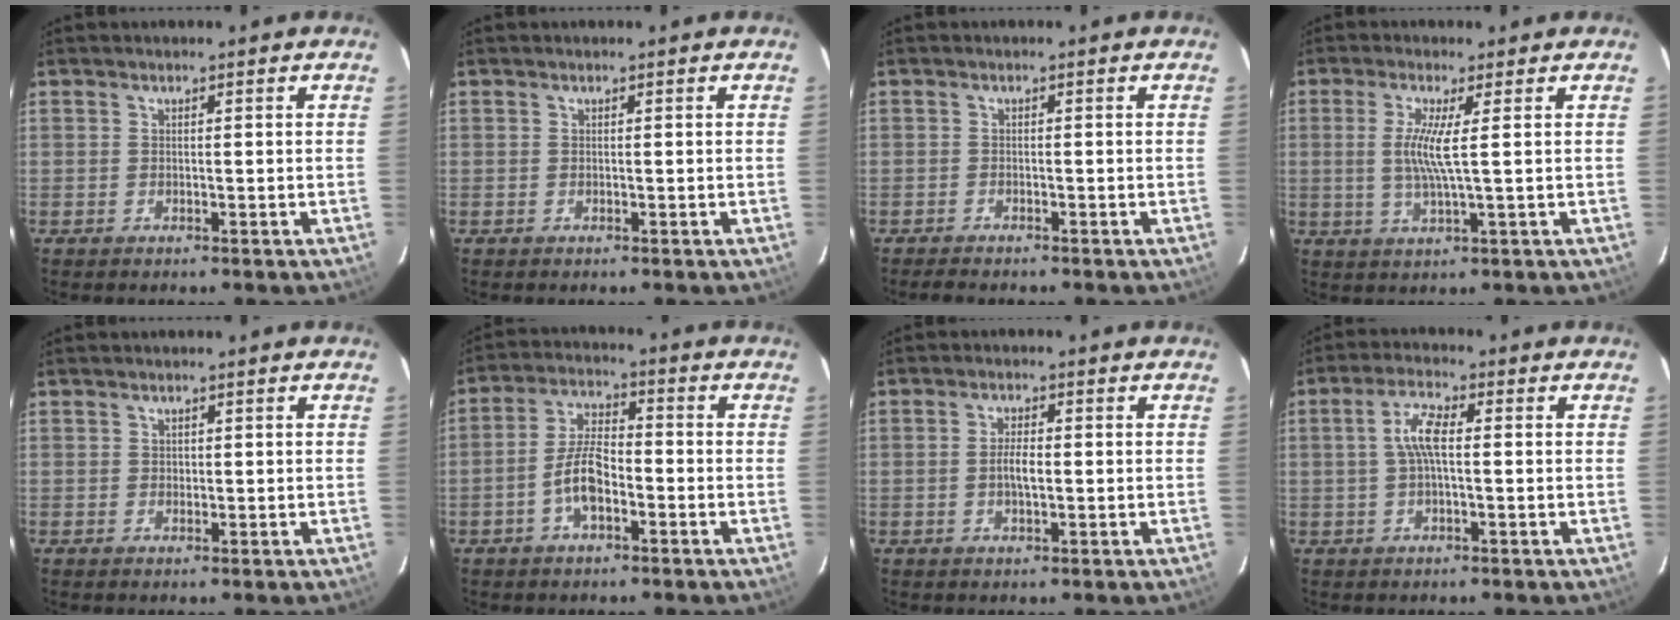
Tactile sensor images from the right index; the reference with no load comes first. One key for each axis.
{"total": 0.0}
{"total": 2.8, "fx": -2.6, "fy": 0.4, "fz": 0.9, "tx": -0.029, "ty": -0.008, "tz": -0.044}
{"total": 5.6, "fx": 0.7, "fy": -0.4, "fz": 5.5, "tx": -0.114, "ty": -0.008, "tz": 0.012}
{"total": 0.7, "fx": 0.2, "fy": 0.6, "fz": 0.1, "tx": 0.003, "ty": 0.003, "tz": 0.003}
{"total": 7.2, "fx": -2.9, "fy": 2.8, "fz": 5.9, "tx": -0.125, "ty": 0.012, "tz": -0.053}
{"total": 3.1, "fx": -0.3, "fy": 1.0, "fz": 2.9, "tx": -0.054, "ty": 0.002, "tz": -0.006}
{"total": 5.2, "fx": 0.2, "fy": 1.6, "fz": 5.0, "tx": -0.101, "ty": 0.013, "tz": 0.003}